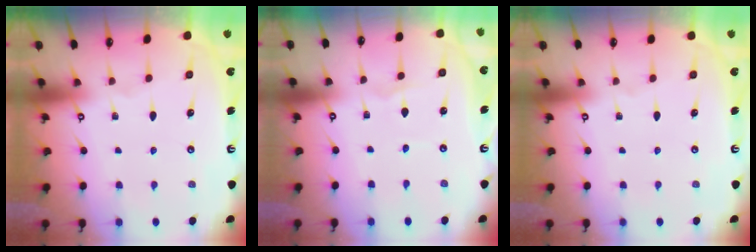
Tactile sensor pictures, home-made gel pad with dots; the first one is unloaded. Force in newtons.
{"total": 1.1, "press": 1.1, "slide": 0.0}
{"total": 0.0}